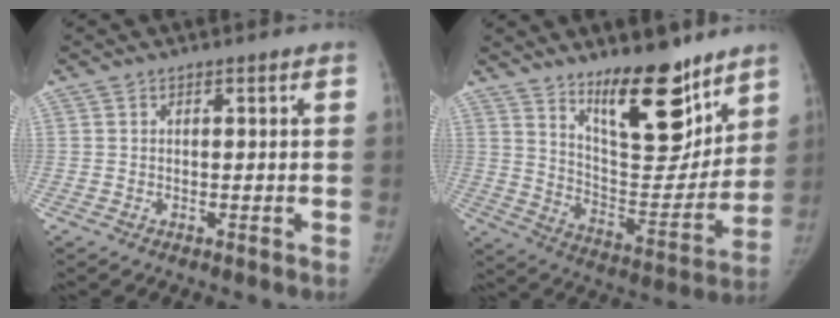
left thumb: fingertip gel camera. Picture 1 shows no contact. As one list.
[{"total": 19.1, "force": [13.1, 6.9, 12.0], "torque": [-0.127, -0.111, 0.213]}]